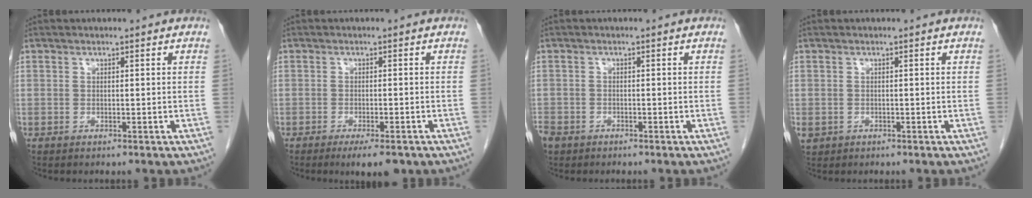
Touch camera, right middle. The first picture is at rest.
{"total": 4.7, "force": [-3.2, 1.1, 3.2], "torque": [-0.041, -0.007, -0.042]}
{"total": 4.2, "force": [-2.9, 2.7, 1.2], "torque": [-0.029, -0.001, -0.056]}
{"total": 1.9, "force": [-0.6, 1.6, 0.7], "torque": [-0.016, 0.001, -0.003]}